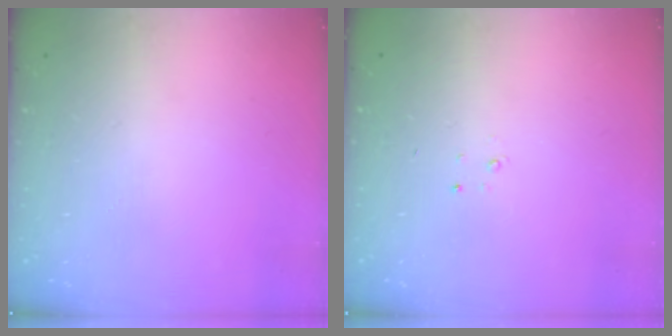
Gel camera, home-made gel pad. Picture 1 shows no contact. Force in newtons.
{"total": 1.5, "press": 1.5, "slide": 0.2}